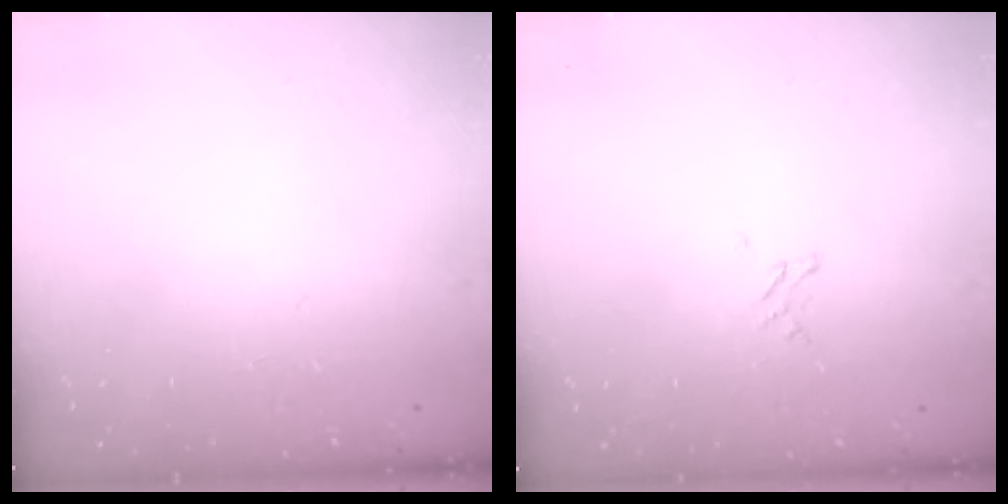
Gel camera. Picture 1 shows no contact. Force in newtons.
{"total": 1.2, "press": 1.2, "slide": 0.1}